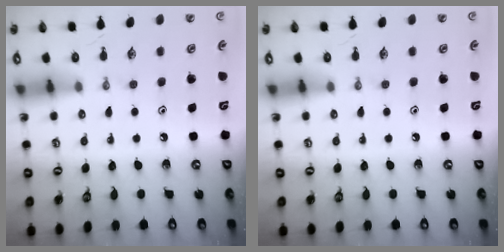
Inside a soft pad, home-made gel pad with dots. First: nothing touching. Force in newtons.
{"total": 0.0}